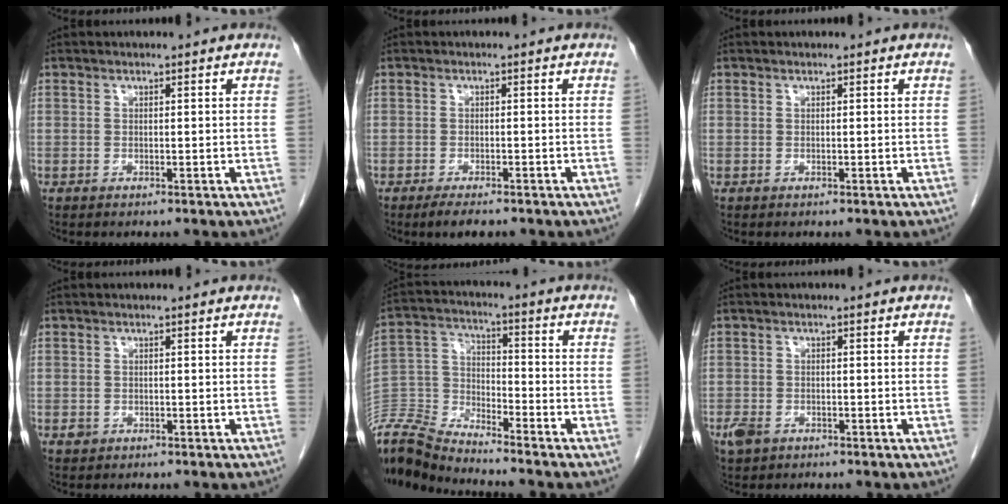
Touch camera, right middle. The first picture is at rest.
{"total": 3.0, "force": [-2.3, 0.7, 1.8], "torque": [-0.036, -0.008, -0.033]}
{"total": 0.0}
{"total": 0.8, "force": [-0.3, 0.7, 0.3], "torque": [-0.005, 0.002, -0.002]}
{"total": 12.1, "force": [-12.1, -0.1, 1.0], "torque": [-0.027, 0.025, -0.242]}
{"total": 3.0, "force": [-1.8, 2.0, 1.4], "torque": [-0.029, 0.000, -0.028]}